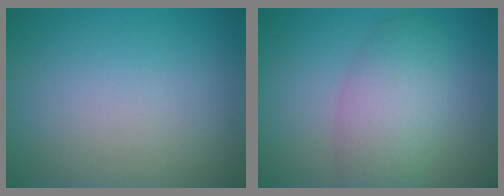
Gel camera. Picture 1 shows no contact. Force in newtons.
{"total": 5.1, "press": 5.1, "slide": 0.1}